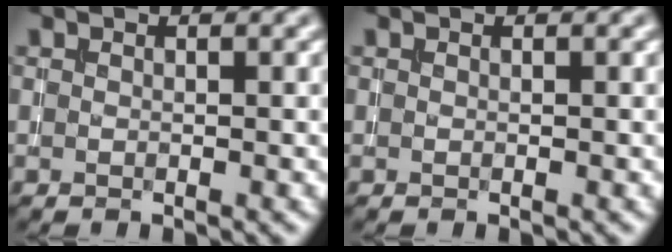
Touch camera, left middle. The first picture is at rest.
{"total": 0.0}